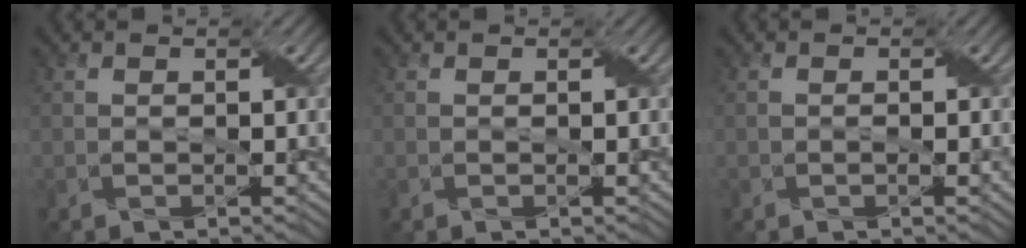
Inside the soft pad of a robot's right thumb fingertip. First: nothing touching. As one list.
[{"total": 0.0}, {"total": 1.1, "force": [-0.2, 0.3, 1.0], "torque": [-0.019, -0.001, -0.002]}]